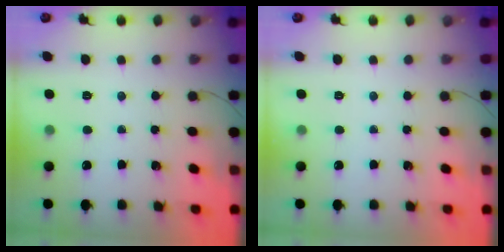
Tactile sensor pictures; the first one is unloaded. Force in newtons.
{"total": 0.0}